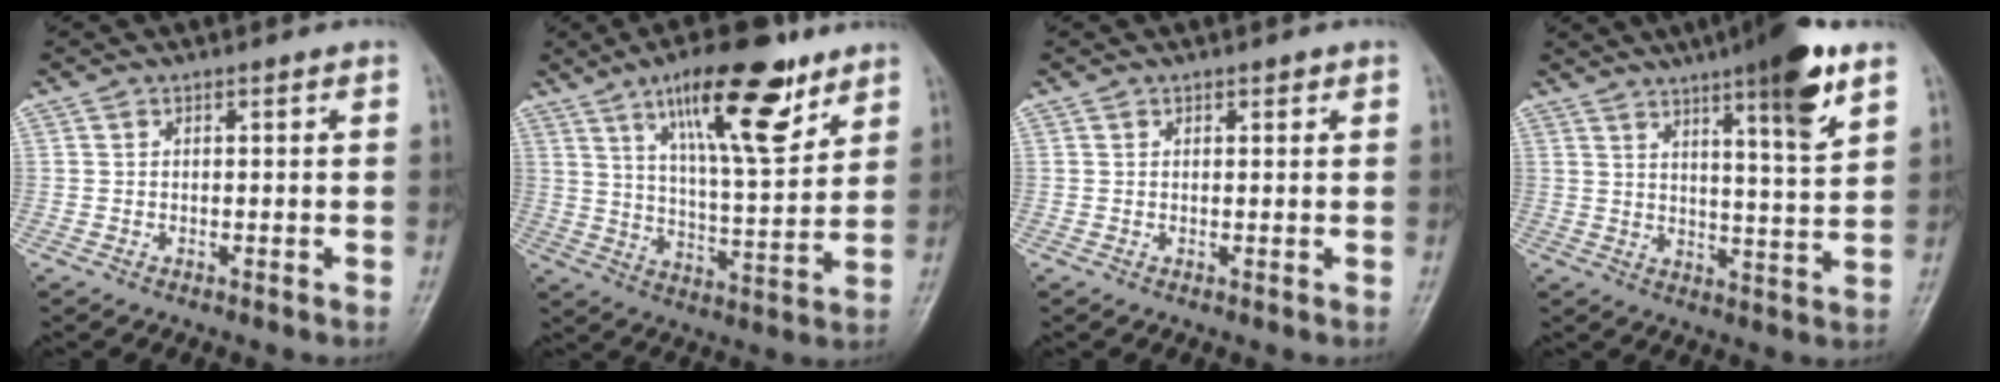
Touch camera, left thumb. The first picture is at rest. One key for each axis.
{"total": 17.7, "fx": 10.3, "fy": 5.4, "fz": 13.3, "tx": -0.185, "ty": -0.051, "tz": 0.171}
{"total": 0.9, "fx": 0.6, "fy": 0.5, "fz": 0.5, "tx": 0.002, "ty": -0.002, "tz": 0.005}
{"total": 13.2, "fx": 7.8, "fy": 1.7, "fz": 10.5, "tx": -0.146, "ty": -0.040, "tz": 0.113}